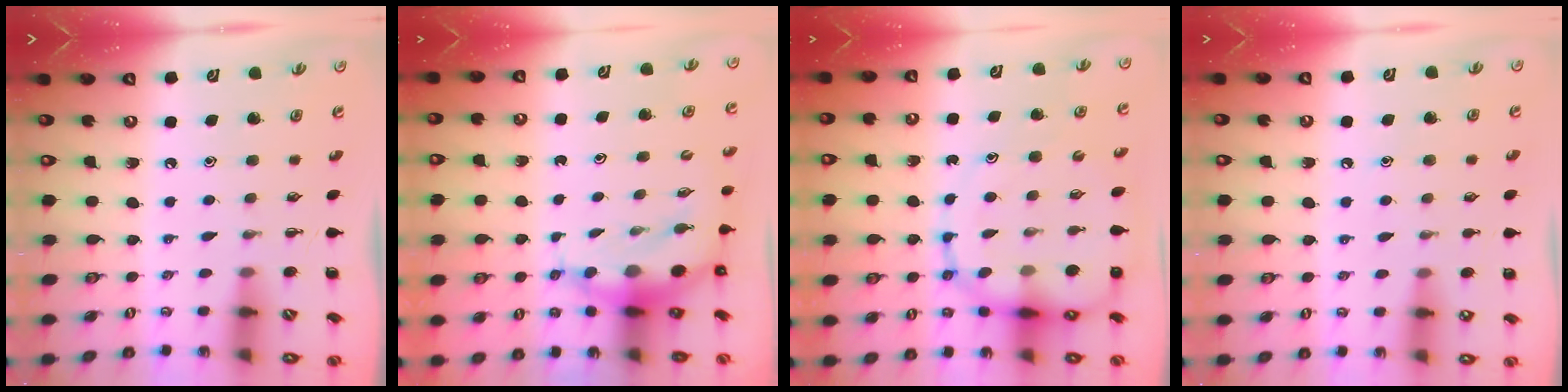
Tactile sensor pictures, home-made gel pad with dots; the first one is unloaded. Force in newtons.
{"total": 6.8, "press": 6.6, "slide": 1.8}
{"total": 17.2, "press": 16.6, "slide": 4.3}
{"total": 6.2, "press": 5.9, "slide": 1.9}